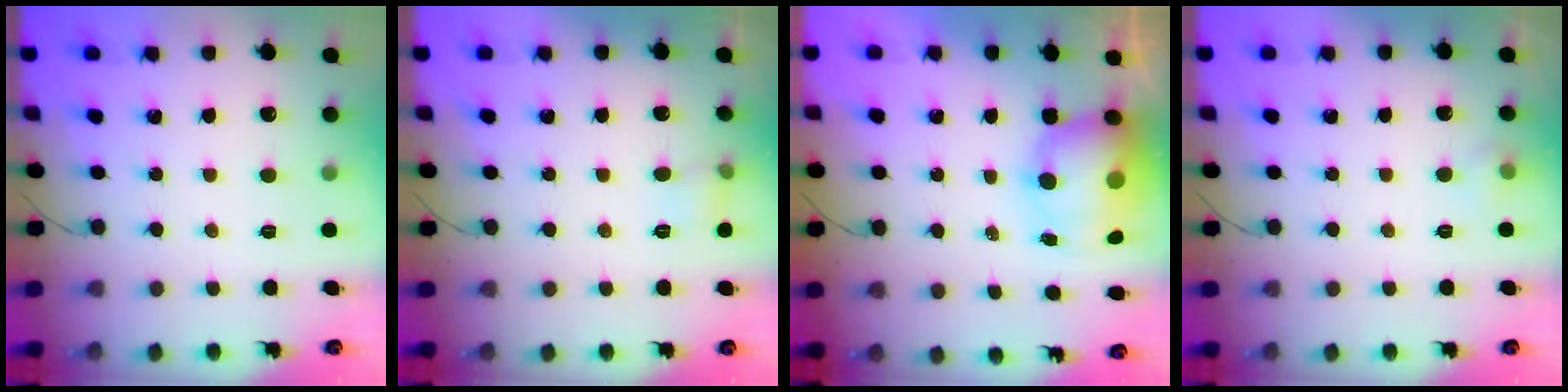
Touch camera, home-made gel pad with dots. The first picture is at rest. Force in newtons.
{"total": 5.1, "press": 4.8, "slide": 1.6}
{"total": 10.4, "press": 10.2, "slide": 2.1}
{"total": 4.6, "press": 4.4, "slide": 1.3}